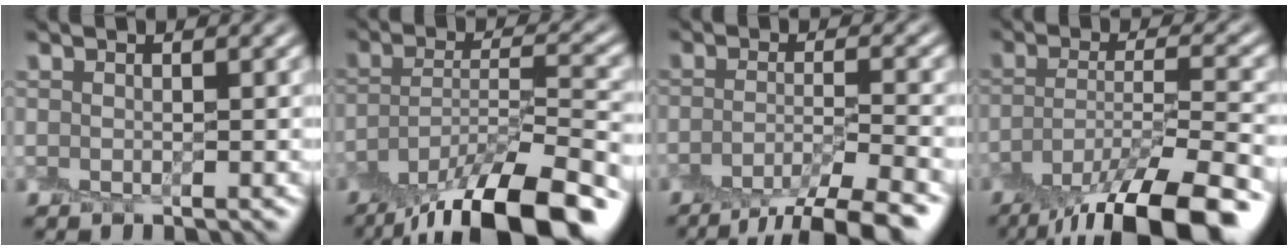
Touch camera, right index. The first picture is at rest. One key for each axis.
{"total": 12.6, "fx": -9.6, "fy": 3.1, "fz": 7.6, "tx": -0.135, "ty": 0.007, "tz": -0.154}
{"total": 6.5, "fx": -4.8, "fy": 1.2, "fz": 4.3, "tx": -0.060, "ty": -0.004, "tz": -0.079}
{"total": 11.6, "fx": -8.5, "fy": 2.8, "fz": 7.4, "tx": -0.135, "ty": -0.006, "tz": -0.131}